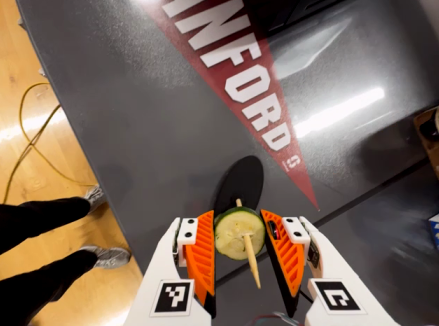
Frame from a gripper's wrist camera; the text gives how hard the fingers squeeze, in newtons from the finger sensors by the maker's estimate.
{"total": 8.6, "left": 9.3, "right": 7.9}